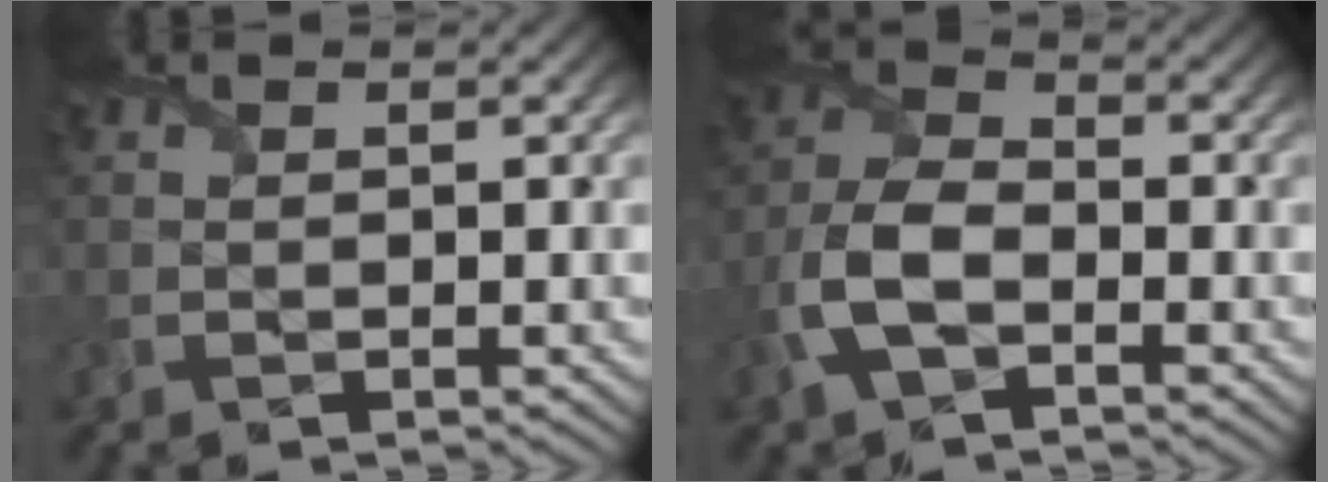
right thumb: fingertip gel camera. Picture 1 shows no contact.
{"total": 7.1, "force": [-2.9, 3.9, 5.2], "torque": [-0.124, 0.005, -0.073]}